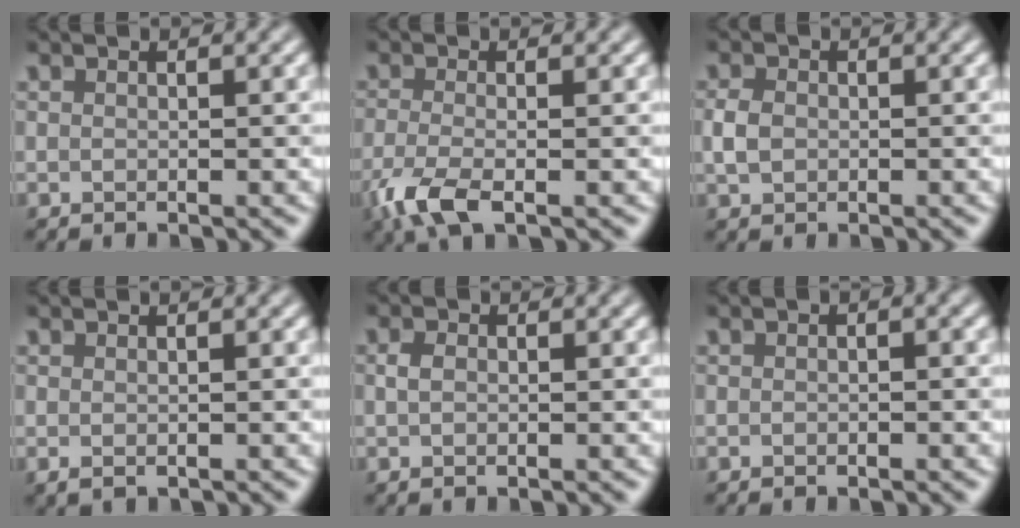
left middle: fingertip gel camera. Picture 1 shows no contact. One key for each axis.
{"total": 4.1, "fx": -1.9, "fy": 1.3, "fz": 3.3, "tx": -0.077, "ty": -0.010, "tz": -0.046}
{"total": 1.8, "fx": -0.1, "fy": 1.4, "fz": 1.1, "tx": -0.023, "ty": 0.001, "tz": -0.007}
{"total": 0.6, "fx": -0.1, "fy": 0.3, "fz": 0.5, "tx": -0.009, "ty": -0.001, "tz": 0.001}
{"total": 1.1, "fx": 0.0, "fy": 0.7, "fz": 0.9, "tx": -0.020, "ty": 0.001, "tz": -0.001}
{"total": 0.6, "fx": -0.1, "fy": 0.4, "fz": 0.5, "tx": -0.006, "ty": 0.001, "tz": -0.001}